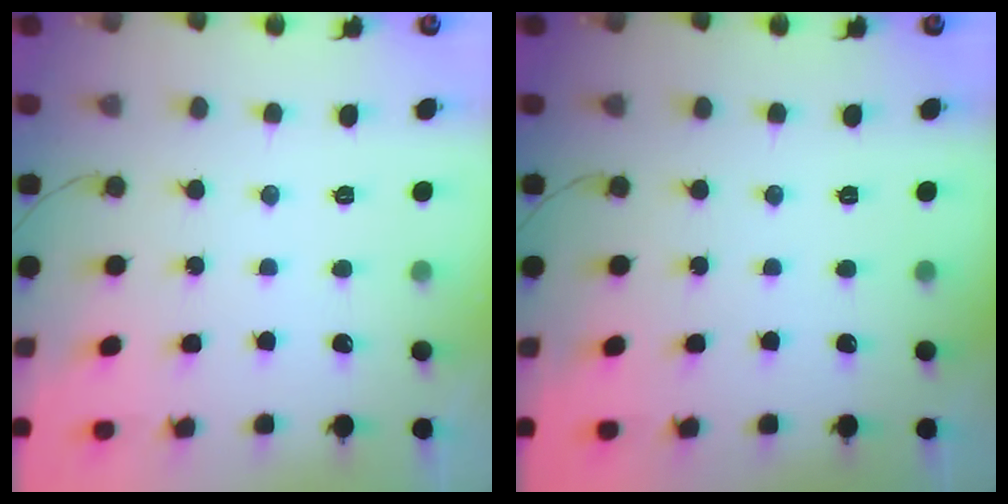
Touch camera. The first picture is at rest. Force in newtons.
{"total": 0.0}